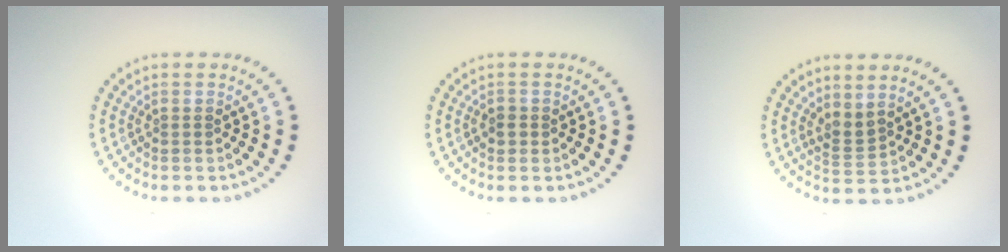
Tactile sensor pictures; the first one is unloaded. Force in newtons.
{"total": 1.0, "press": 1.0, "slide": 0.1}
{"total": 1.8, "press": 1.3, "slide": 1.3}